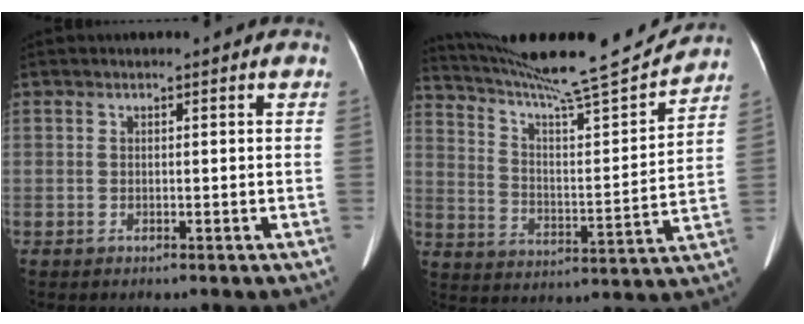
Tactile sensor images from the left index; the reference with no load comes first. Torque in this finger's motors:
{"motor_torque": [0.72, -1.42, 0.11, 0.08]}